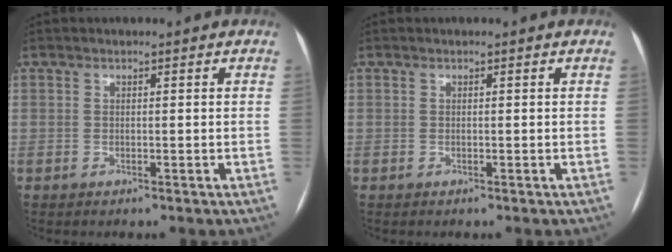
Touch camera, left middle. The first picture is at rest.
{"total": 0.0}